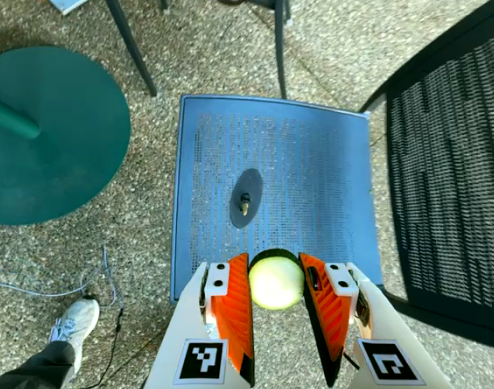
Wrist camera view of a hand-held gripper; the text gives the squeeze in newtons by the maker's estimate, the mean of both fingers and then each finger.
{"total": 11.4, "left": 11.0, "right": 11.7}